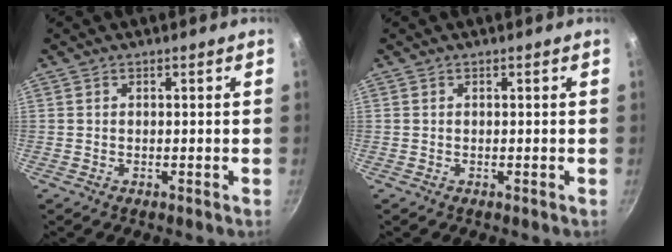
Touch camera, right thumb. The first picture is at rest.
{"total": 0.0}